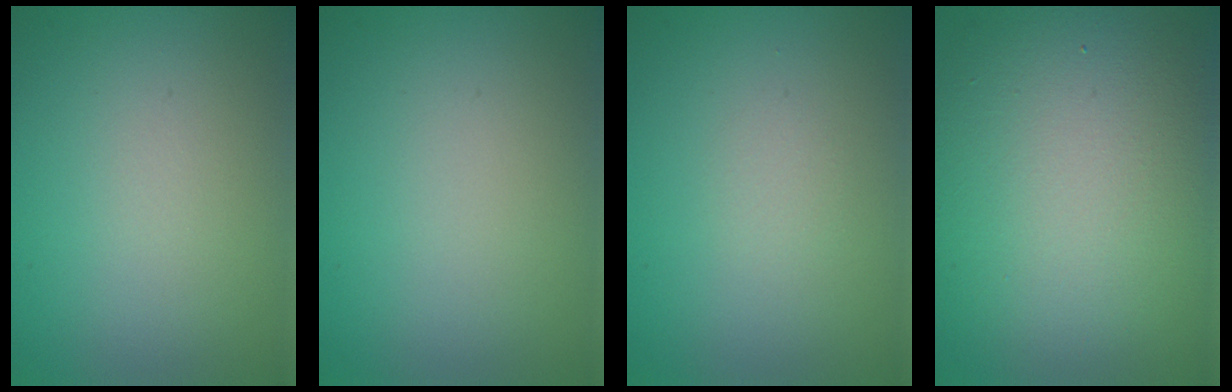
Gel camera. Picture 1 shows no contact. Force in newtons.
{"total": 0.0}
{"total": 0.6, "press": 0.6, "slide": 0.0}
{"total": 12.8, "press": 12.7, "slide": 1.1}